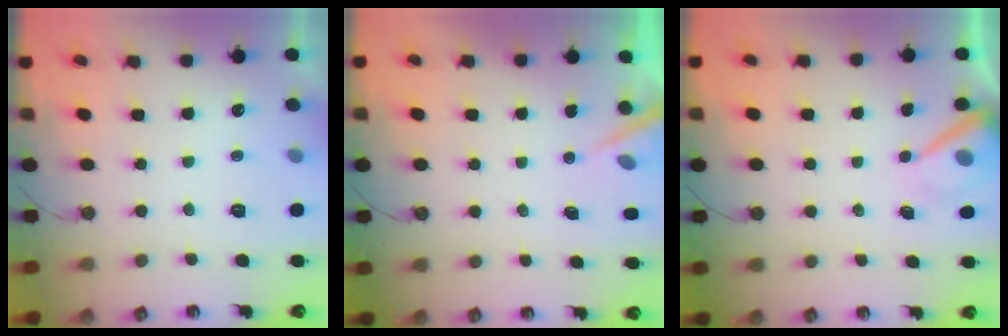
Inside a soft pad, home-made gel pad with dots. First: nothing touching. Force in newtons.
{"total": 3.5, "press": 3.5, "slide": 0.2}
{"total": 7.3, "press": 7.2, "slide": 1.0}